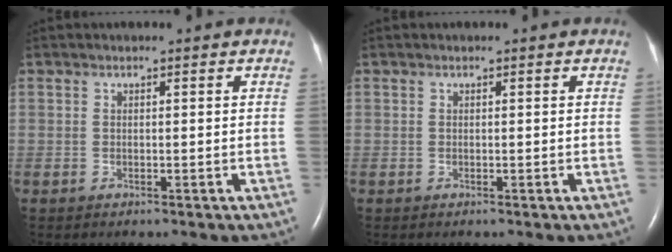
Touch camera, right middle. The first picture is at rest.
{"total": 0.0}